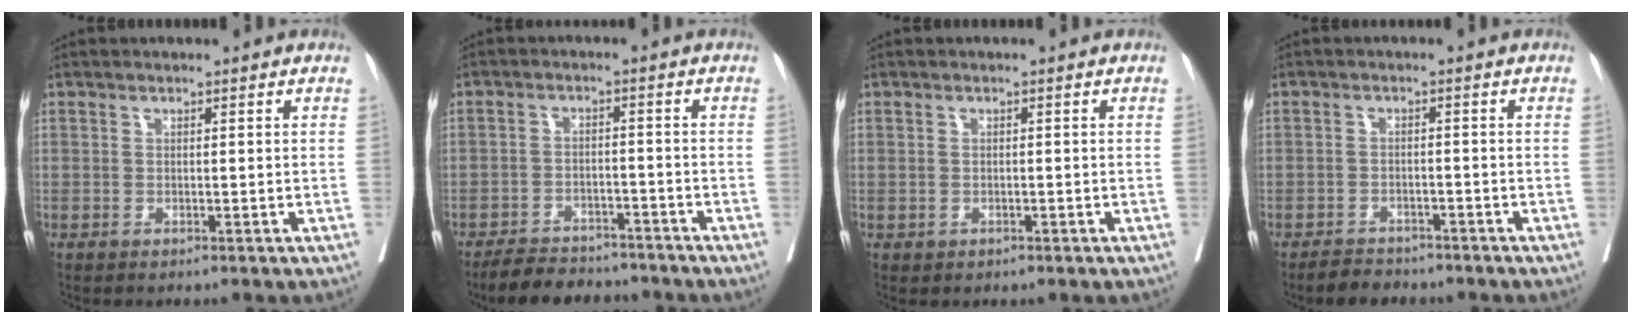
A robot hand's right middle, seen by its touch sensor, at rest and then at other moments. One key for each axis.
{"total": 8.6, "fx": -7.8, "fy": 2.8, "fz": 2.3, "tx": -0.033, "ty": -0.004, "tz": -0.117}
{"total": 0.7, "fx": -0.2, "fy": 0.6, "fz": 0.2, "tx": -0.007, "ty": 0.002, "tz": 0.003}
{"total": 4.0, "fx": -3.6, "fy": 1.5, "fz": 0.8, "tx": -0.024, "ty": -0.005, "tz": -0.058}